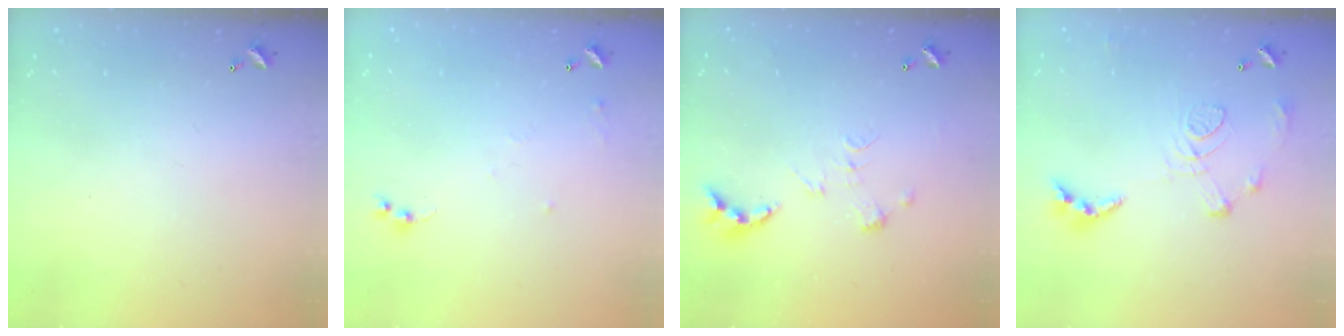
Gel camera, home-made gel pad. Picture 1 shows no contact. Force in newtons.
{"total": 6.6, "press": 6.6, "slide": 0.6}
{"total": 0.0}
{"total": 11.4, "press": 11.3, "slide": 1.0}